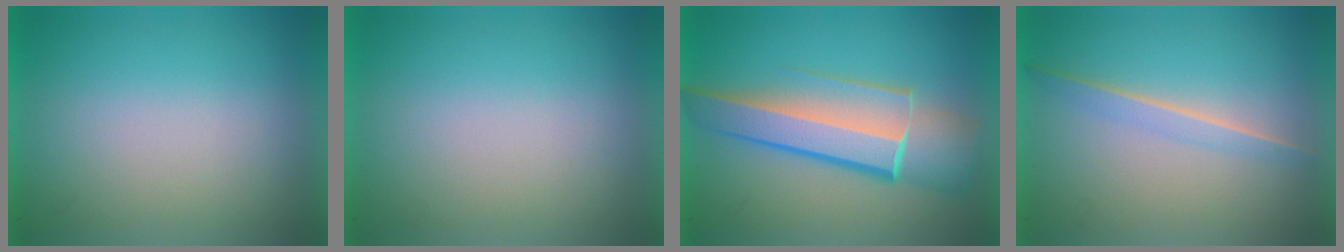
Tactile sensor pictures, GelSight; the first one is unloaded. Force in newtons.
{"total": 0.0}
{"total": 6.8}
{"total": 1.3}